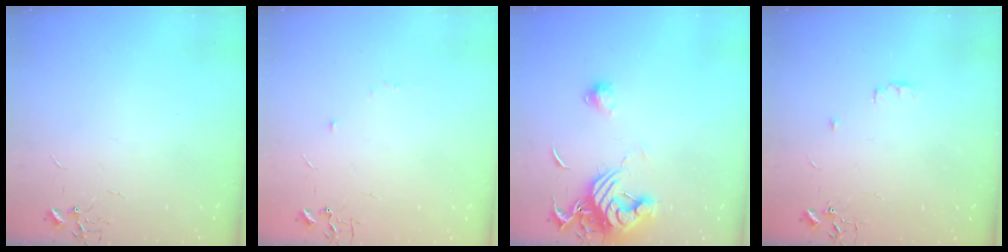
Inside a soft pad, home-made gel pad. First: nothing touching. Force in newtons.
{"total": 5.3, "press": 5.2, "slide": 0.7}
{"total": 12.7, "press": 12.6, "slide": 1.3}
{"total": 4.7, "press": 4.6, "slide": 0.8}